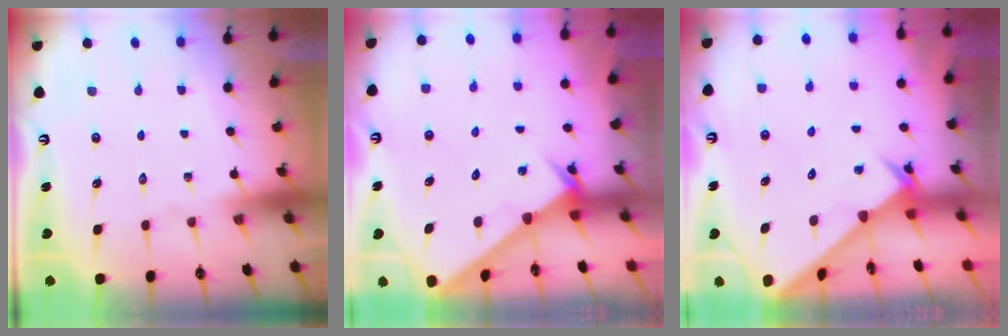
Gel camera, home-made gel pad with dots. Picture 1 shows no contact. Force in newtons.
{"total": 2.3, "press": 2.3, "slide": 0.2}
{"total": 2.5, "press": 2.5, "slide": 0.2}